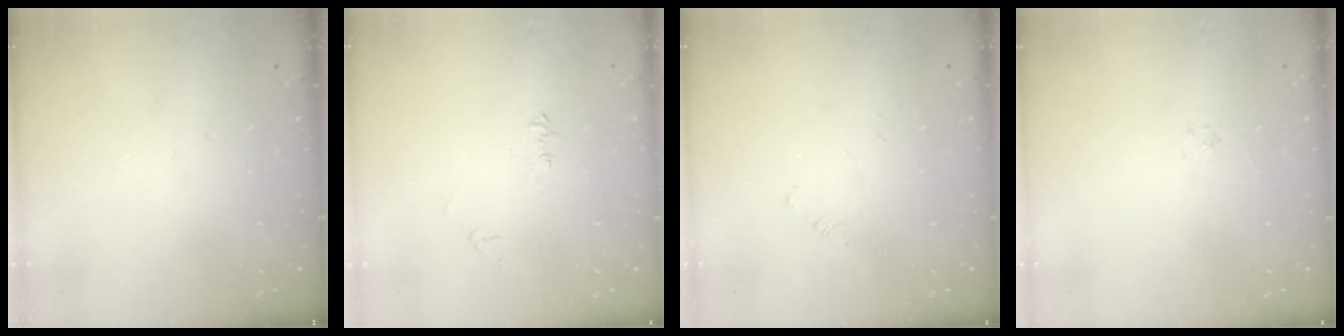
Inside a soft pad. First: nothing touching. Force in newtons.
{"total": 5.3, "press": 5.3, "slide": 0.6}
{"total": 1.4, "press": 1.3, "slide": 0.3}
{"total": 0.8, "press": 0.8, "slide": 0.2}